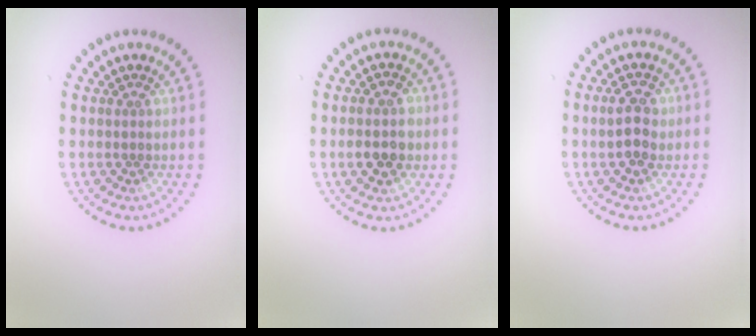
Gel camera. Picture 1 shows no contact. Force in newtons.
{"total": 2.8, "press": 2.8, "slide": 0.4}
{"total": 2.7, "press": 2.7, "slide": 0.1}